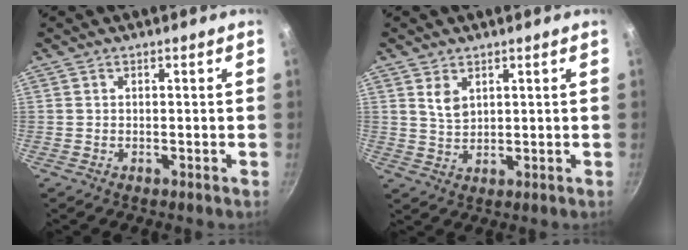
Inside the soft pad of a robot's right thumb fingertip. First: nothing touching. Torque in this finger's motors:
{"motor_torque": [-0.07, -0.08, 0.01, 0.22, 0.09]}